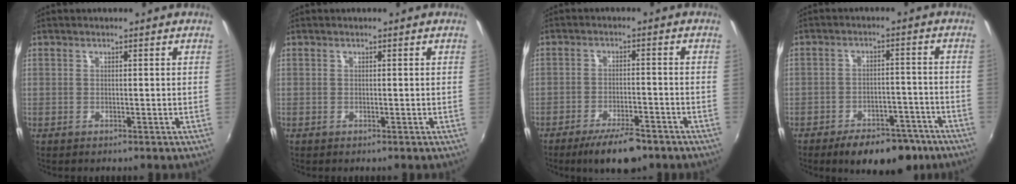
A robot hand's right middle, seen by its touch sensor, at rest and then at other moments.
{"total": 0.0}
{"total": 9.0, "force": [-6.8, 2.7, 5.3], "torque": [-0.114, -0.013, -0.107]}
{"total": 11.6, "force": [-8.6, 5.4, 5.6], "torque": [-0.099, 0.017, -0.108]}